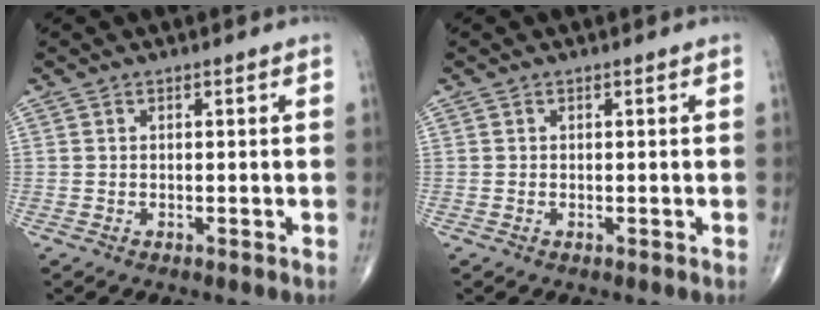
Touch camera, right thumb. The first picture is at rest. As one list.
[{"total": 0.0}]